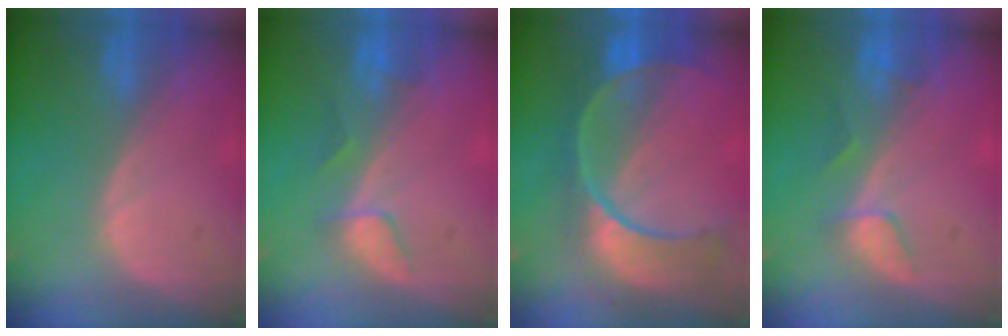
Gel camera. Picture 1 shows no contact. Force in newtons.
{"total": 2.8, "press": 2.7, "slide": 0.4}
{"total": 11.2, "press": 9.4, "slide": 6.1}
{"total": 2.8, "press": 2.7, "slide": 0.4}